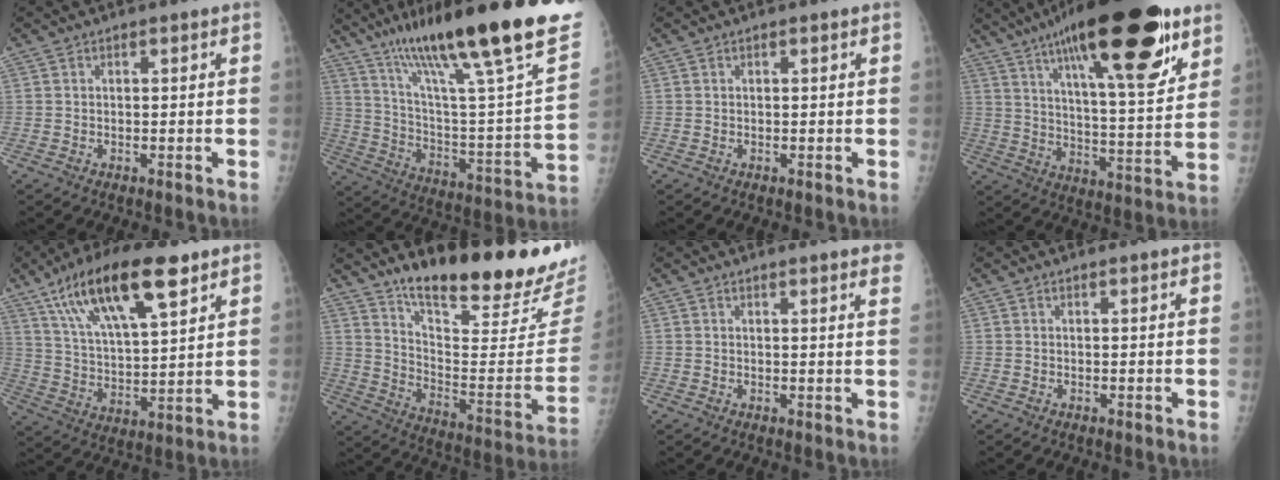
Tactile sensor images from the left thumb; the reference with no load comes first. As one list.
[{"total": 33.5, "force": [23.4, 4.8, 23.5], "torque": [-0.330, -0.081, 0.358]}, {"total": 0.0}, {"total": 28.8, "force": [16.4, 8.3, 22.1], "torque": [-0.330, -0.037, 0.255]}, {"total": 20.2, "force": [11.6, 6.7, 15.2], "torque": [-0.251, -0.026, 0.210]}, {"total": 22.7, "force": [18.9, 3.4, 12.2], "torque": [-0.156, -0.144, 0.283]}, {"total": 6.9, "force": [5.8, 0.6, 3.5], "torque": [-0.030, -0.015, 0.051]}, {"total": 1.1, "force": [1.0, 0.1, 0.5], "torque": [-0.002, 0.001, 0.015]}]